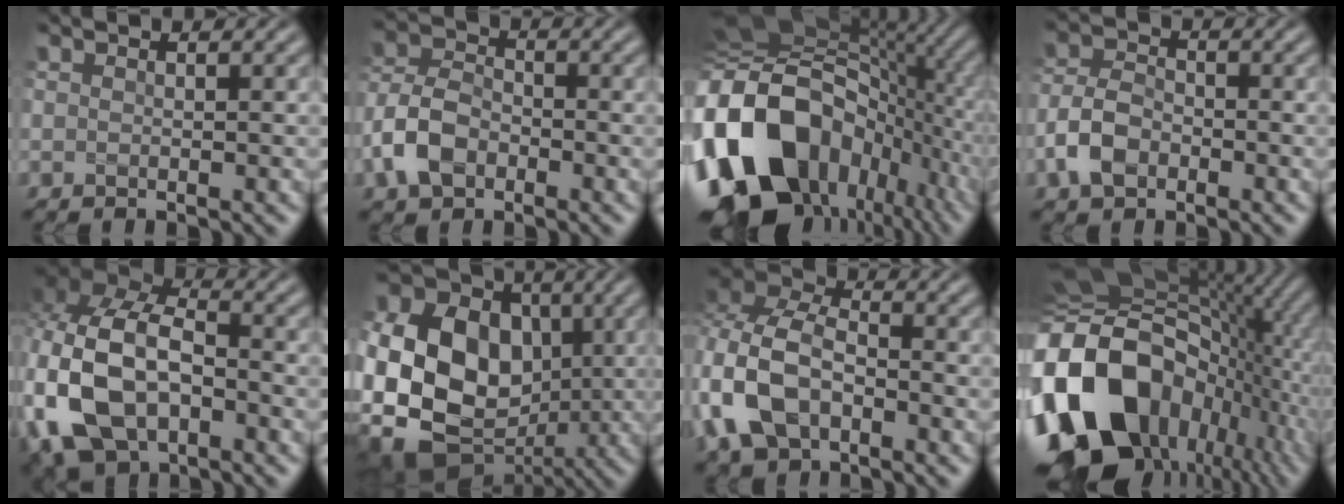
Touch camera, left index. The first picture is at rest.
{"total": 4.9, "force": [-2.3, 3.2, 2.8], "torque": [-0.062, 0.008, -0.055]}
{"total": 19.8, "force": [-6.0, 14.6, 11.9], "torque": [-0.265, -0.013, -0.101]}
{"total": 3.8, "force": [-1.9, 2.5, 2.2], "torque": [-0.048, 0.008, -0.045]}
{"total": 12.5, "force": [-3.3, 8.2, 8.9], "torque": [-0.228, -0.015, -0.063]}
{"total": 16.2, "force": [-1.2, 12.8, 9.9], "torque": [-0.196, -0.001, -0.036]}
{"total": 8.7, "force": [-2.9, 5.8, 5.7], "torque": [-0.149, -0.002, -0.068]}
{"total": 21.5, "force": [-4.7, 16.4, 13.1], "torque": [-0.314, -0.007, -0.079]}